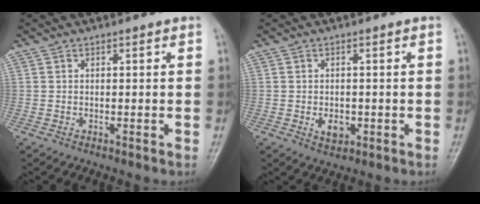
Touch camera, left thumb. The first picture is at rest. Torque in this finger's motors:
{"motor_torque": [0.43, 0.69, 0.34, -0.08, 0.00]}